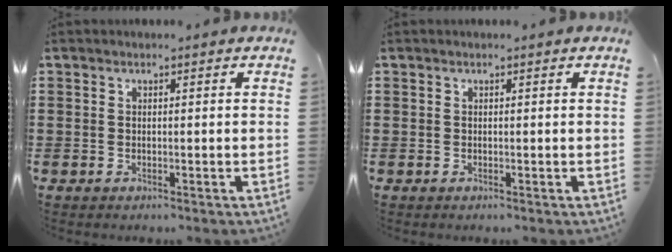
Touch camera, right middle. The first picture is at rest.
{"total": 0.0}